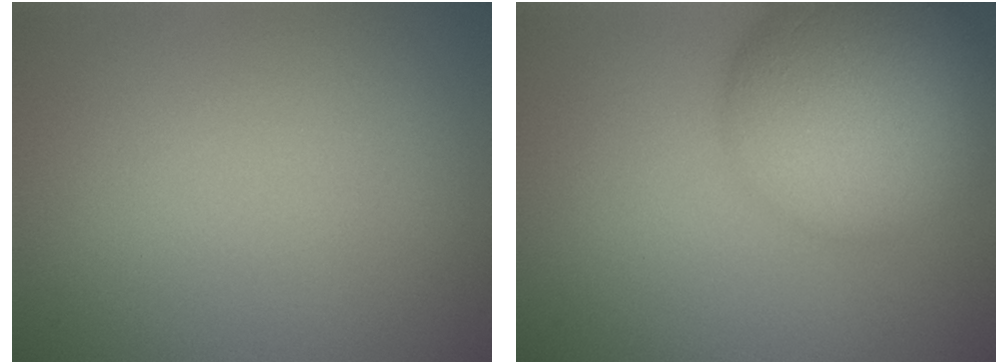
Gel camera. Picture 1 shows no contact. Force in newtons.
{"total": 10.4, "press": 10.4, "slide": 0.6}